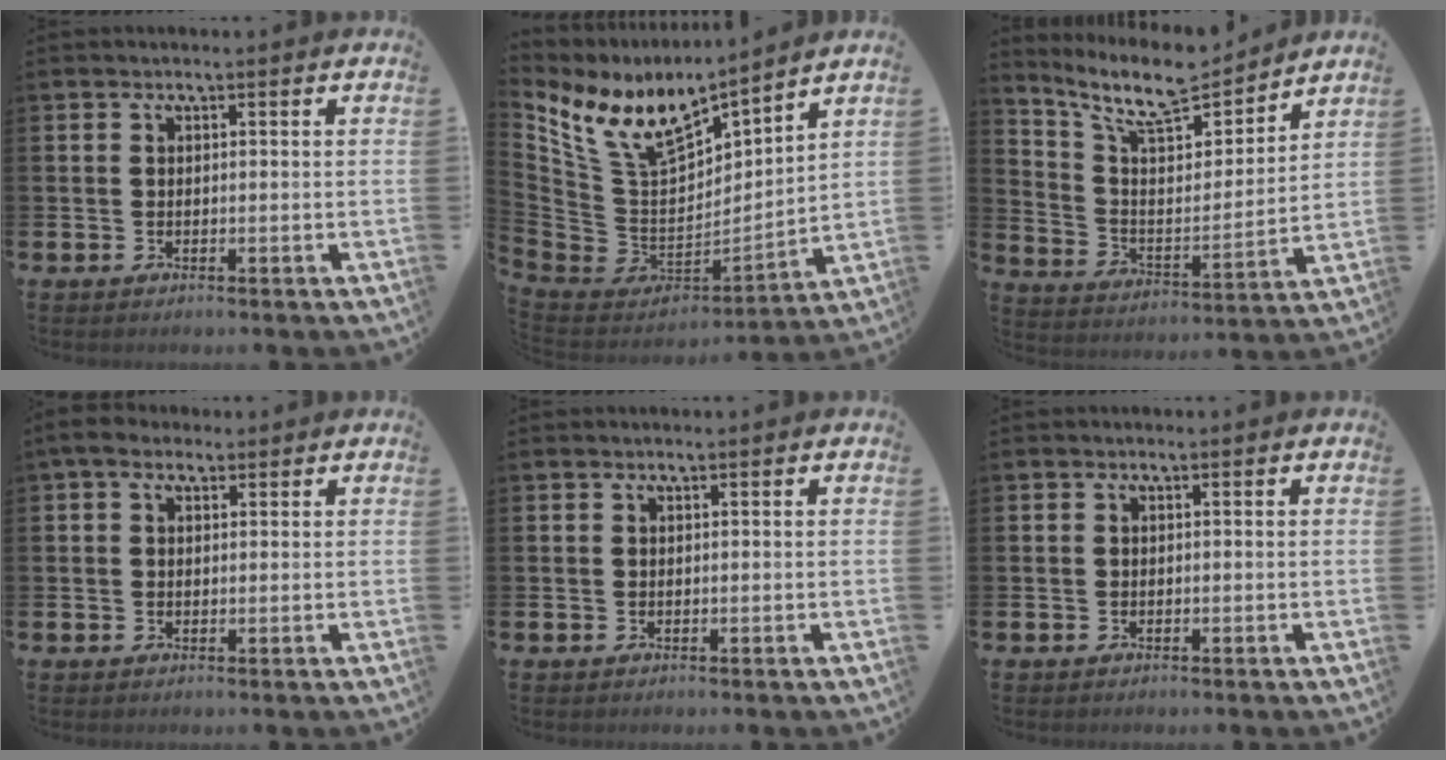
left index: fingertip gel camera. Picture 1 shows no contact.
{"total": 10.7, "force": [9.1, 3.3, 4.6], "torque": [-0.135, -0.058, 0.164]}
{"total": 9.8, "force": [8.4, 2.6, 4.2], "torque": [-0.112, -0.056, 0.146]}
{"total": 3.8, "force": [2.6, 2.2, 1.6], "torque": [-0.021, 0.000, 0.043]}
{"total": 0.0}
{"total": 0.0}